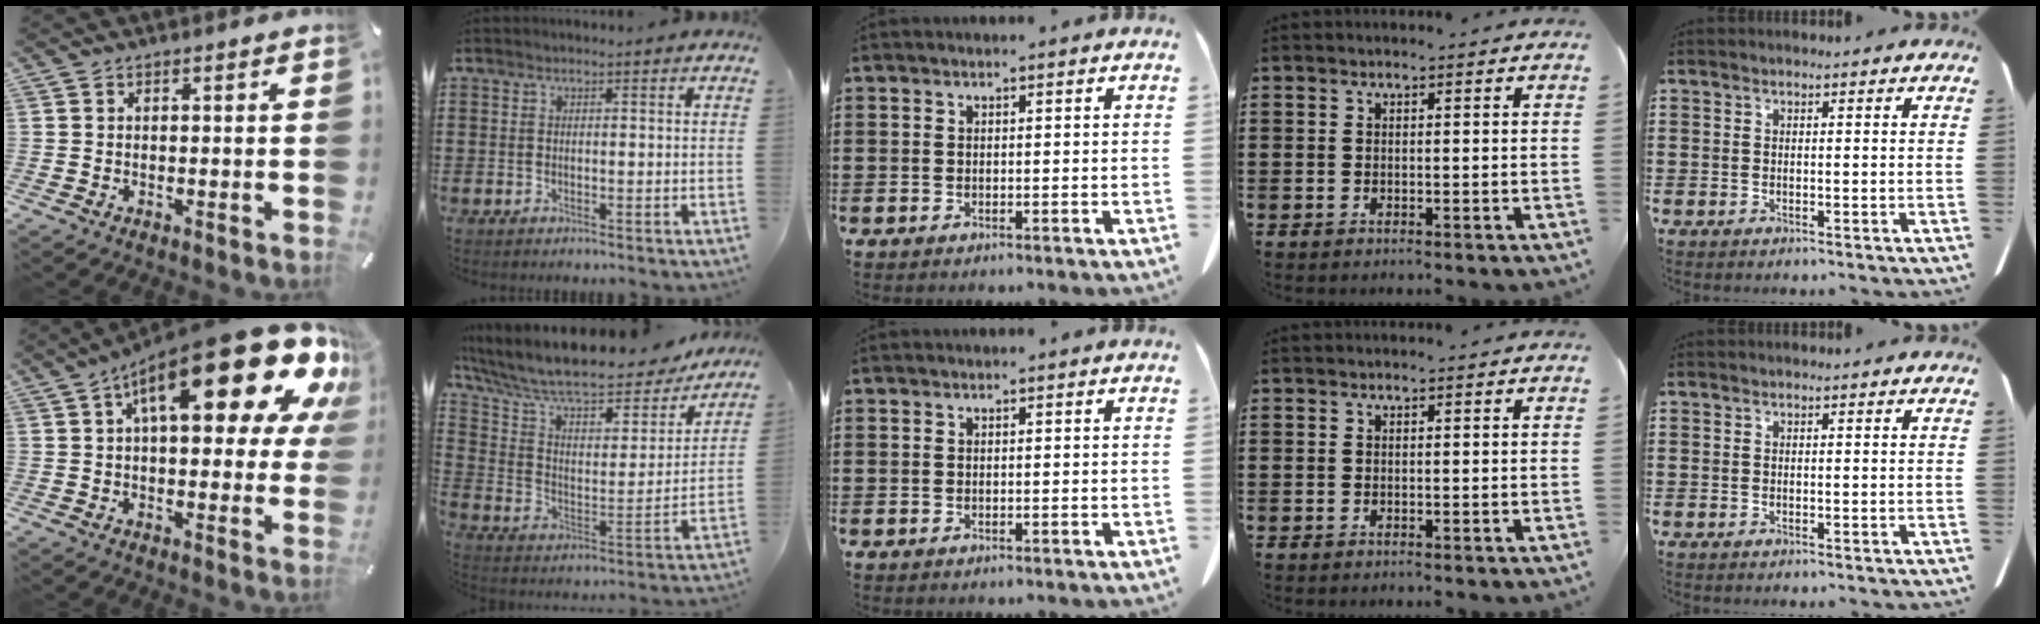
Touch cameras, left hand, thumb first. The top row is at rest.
{"thumb": {"total": 27.2, "force": [11.9, 10.3, 22.2], "torque": [-0.320, -0.067, 0.192]}, "index": {"total": 11.4, "force": [9.5, 2.7, 5.6], "torque": [-0.142, -0.063, 0.163]}}